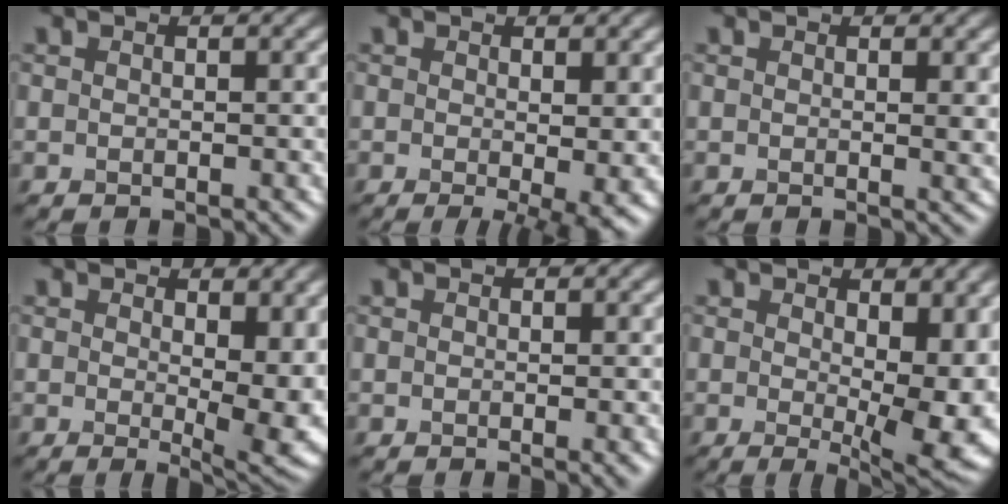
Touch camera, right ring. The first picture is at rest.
{"total": 3.5, "force": [-0.7, 0.6, 3.4], "torque": [-0.047, -0.015, -0.010]}
{"total": 1.0, "force": [0.3, 0.2, 1.0], "torque": [-0.011, -0.003, 0.005]}
{"total": 7.3, "force": [0.6, 2.9, 6.7], "torque": [-0.090, -0.018, 0.014]}
{"total": 0.9, "force": [-0.2, 0.2, 0.8], "torque": [-0.009, -0.003, -0.002]}
{"total": 9.6, "force": [0.3, 4.2, 8.6], "torque": [-0.105, -0.014, 0.012]}